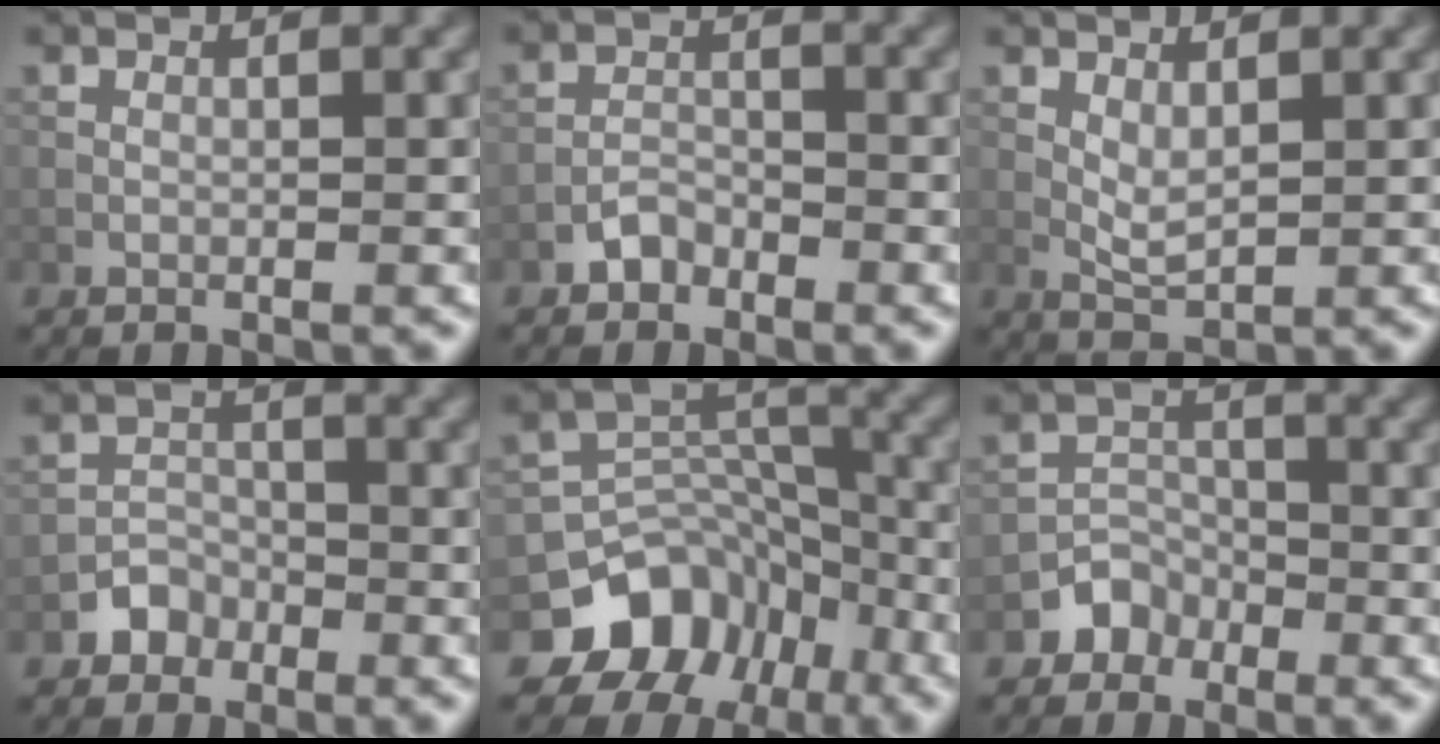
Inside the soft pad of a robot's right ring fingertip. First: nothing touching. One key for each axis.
{"total": 1.7, "fx": -1.3, "fy": 0.9, "fz": 0.5, "tx": -0.006, "ty": 0.008, "tz": -0.027}
{"total": 1.9, "fx": 0.8, "fy": 0.7, "fz": 1.6, "tx": -0.039, "ty": -0.001, "tz": 0.019}
{"total": 2.1, "fx": -1.4, "fy": 1.6, "fz": 0.2, "tx": 0.007, "ty": 0.011, "tz": -0.028}
{"total": 9.9, "fx": -6.2, "fy": 7.5, "fz": 2.1, "tx": -0.029, "ty": 0.018, "tz": -0.109}
{"total": 2.4, "fx": -1.7, "fy": 1.7, "fz": 0.1, "tx": 0.010, "ty": 0.010, "tz": -0.032}